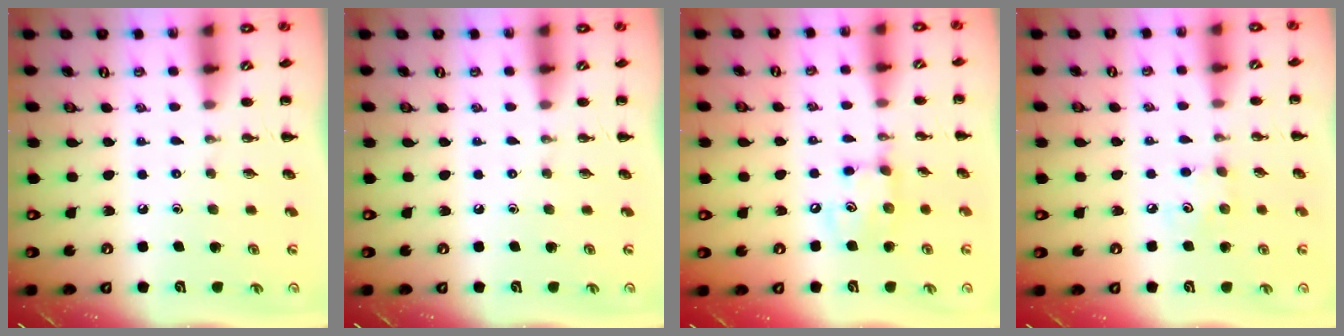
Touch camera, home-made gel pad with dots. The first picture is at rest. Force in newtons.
{"total": 0.0}
{"total": 7.9, "press": 7.8, "slide": 1.1}
{"total": 4.2, "press": 4.0, "slide": 1.0}